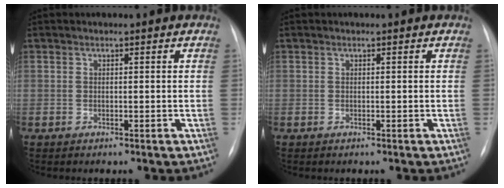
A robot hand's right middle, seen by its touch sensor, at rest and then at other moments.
{"total": 0.0}